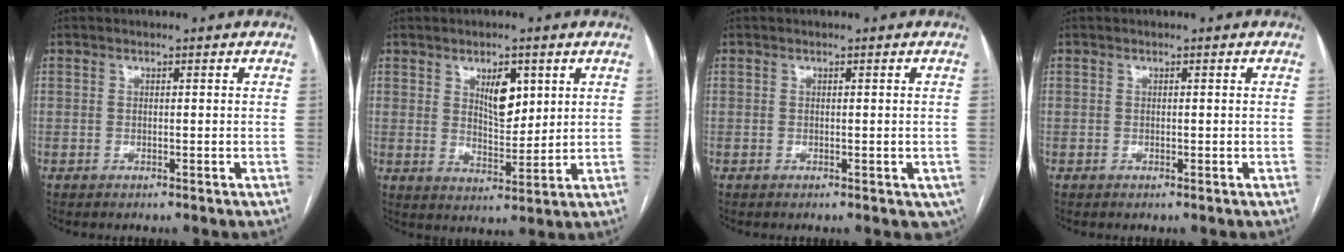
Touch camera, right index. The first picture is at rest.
{"total": 6.2, "force": [2.7, 2.7, 4.9], "torque": [-0.083, -0.003, 0.052]}
{"total": 2.4, "force": [-1.1, 1.1, 1.8], "torque": [-0.009, -0.002, -0.013]}
{"total": 0.0}